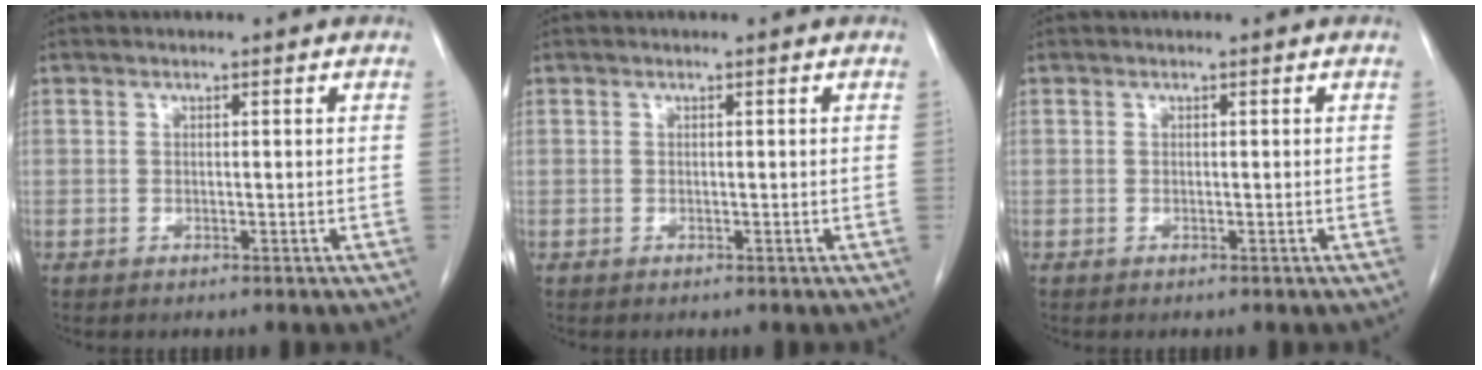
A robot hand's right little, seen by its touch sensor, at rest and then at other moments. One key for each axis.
{"total": 0.0}
{"total": 0.0}